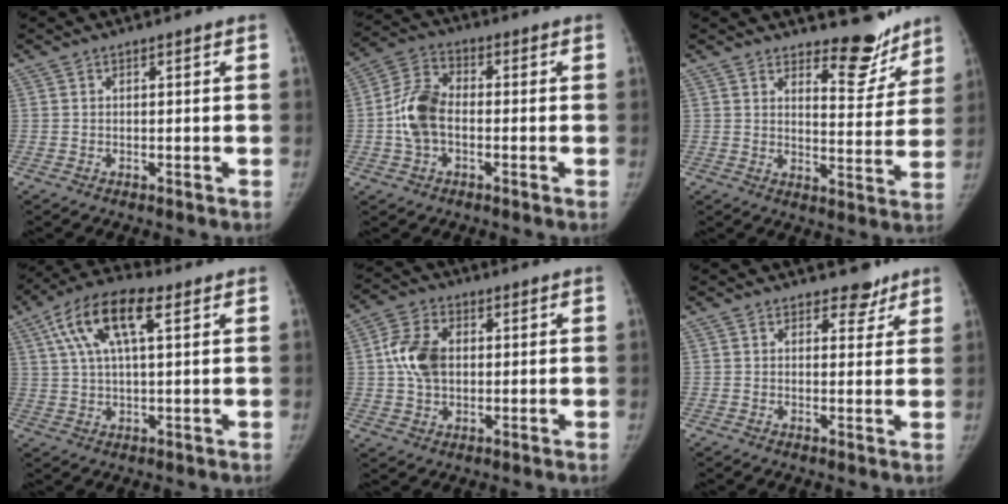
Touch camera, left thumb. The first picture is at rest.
{"total": 9.1, "force": [-1.2, 5.7, 7.0], "torque": [-0.143, 0.026, -0.031]}
{"total": 9.6, "force": [8.1, 3.8, 3.4], "torque": [-0.007, -0.072, 0.112]}
{"total": 13.1, "force": [5.3, 5.0, 10.9], "torque": [-0.202, 0.017, 0.089]}
{"total": 9.1, "force": [1.1, 6.5, 6.3], "torque": [-0.106, 0.003, 0.019]}
{"total": 3.7, "force": [2.8, 2.3, 0.8], "torque": [0.018, -0.017, 0.035]}